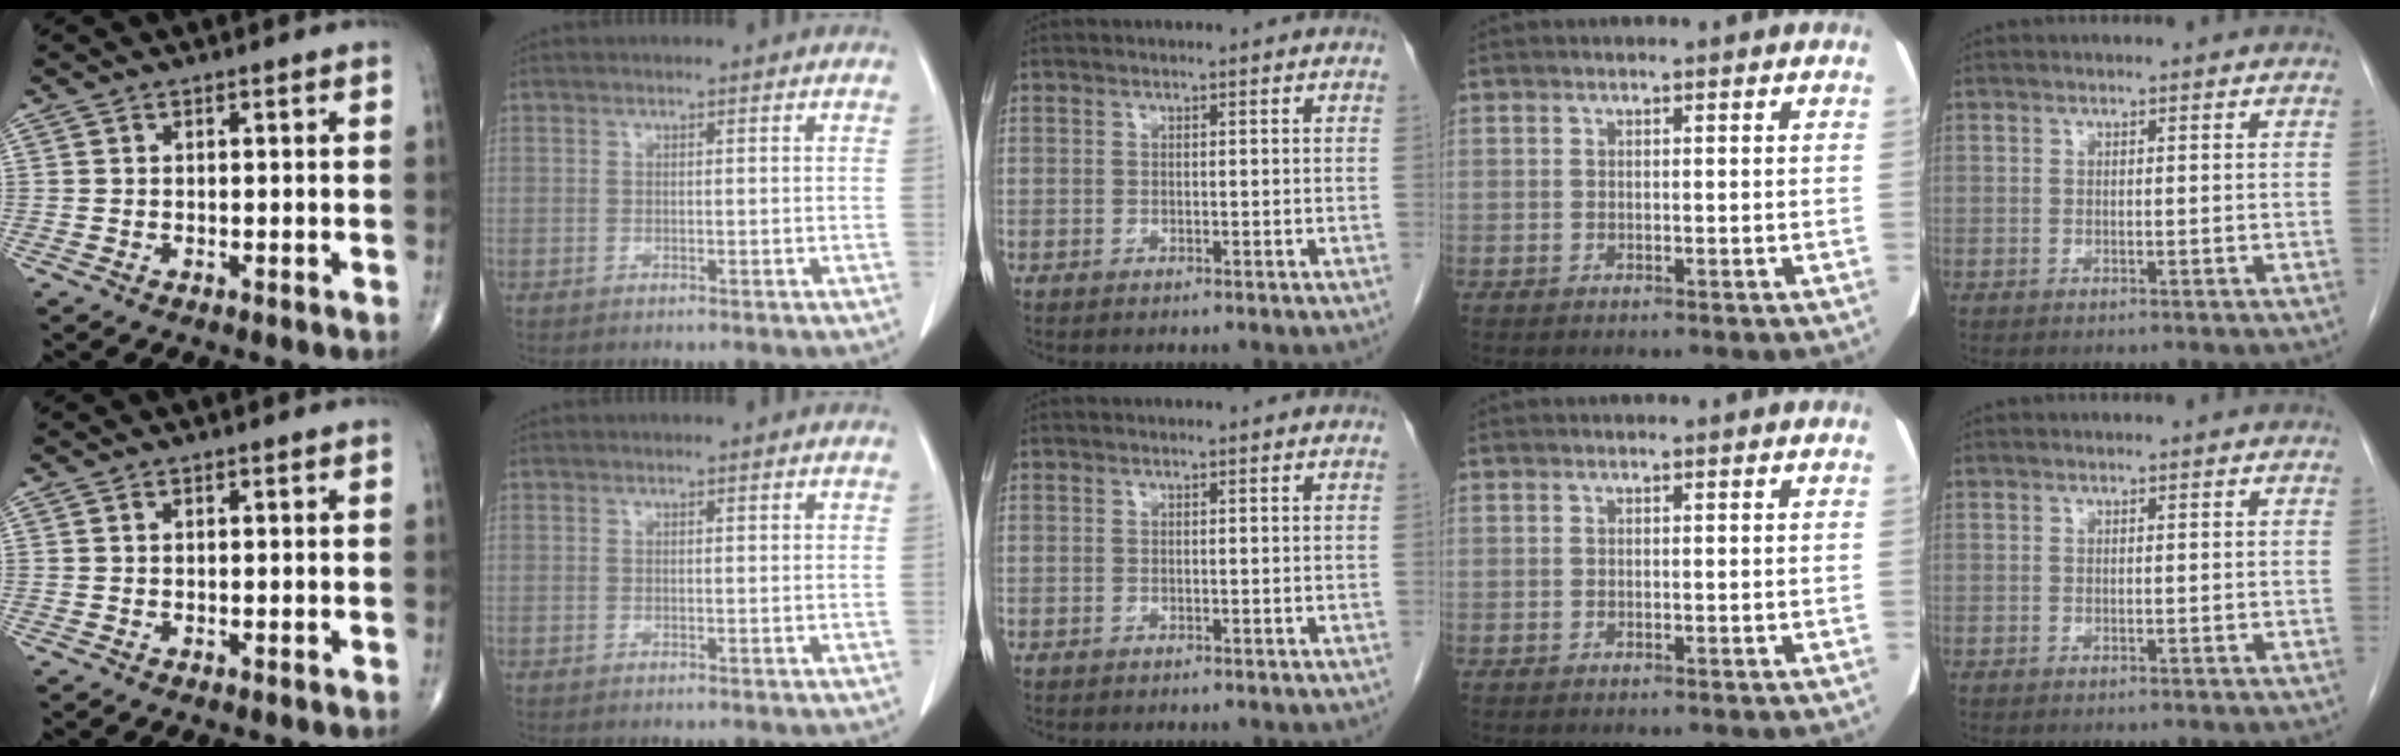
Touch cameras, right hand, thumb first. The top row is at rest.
{}